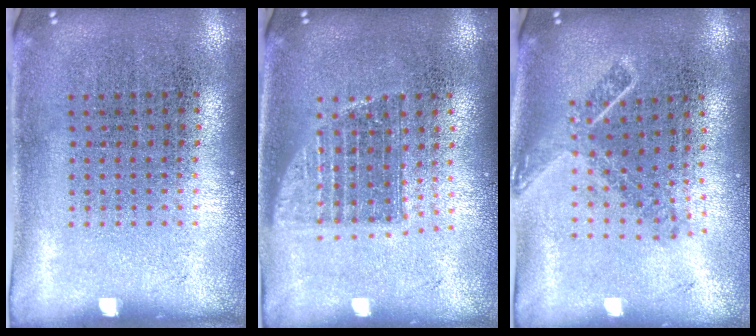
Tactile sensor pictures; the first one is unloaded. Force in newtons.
{"total": 1.3, "press": 1.1, "slide": 0.7}
{"total": 1.8, "press": 1.3, "slide": 1.2}